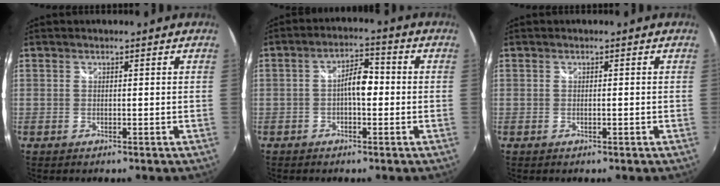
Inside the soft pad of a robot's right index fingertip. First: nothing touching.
{"total": 5.4, "force": [-0.7, 2.3, 4.9], "torque": [-0.086, 0.013, -0.014]}
{"total": 0.9, "force": [-0.2, 0.2, 0.8], "torque": [-0.013, 0.000, -0.005]}